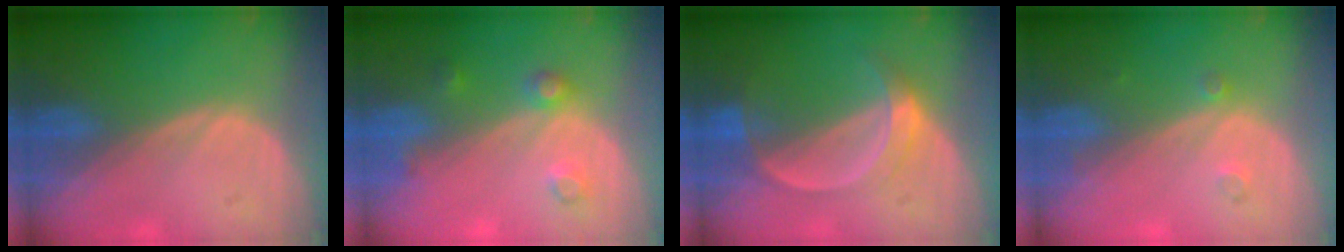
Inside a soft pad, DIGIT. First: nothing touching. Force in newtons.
{"total": 3.4, "press": 3.2, "slide": 1.1}
{"total": 5.3, "press": 4.7, "slide": 2.3}
{"total": 1.5, "press": 1.2, "slide": 0.8}